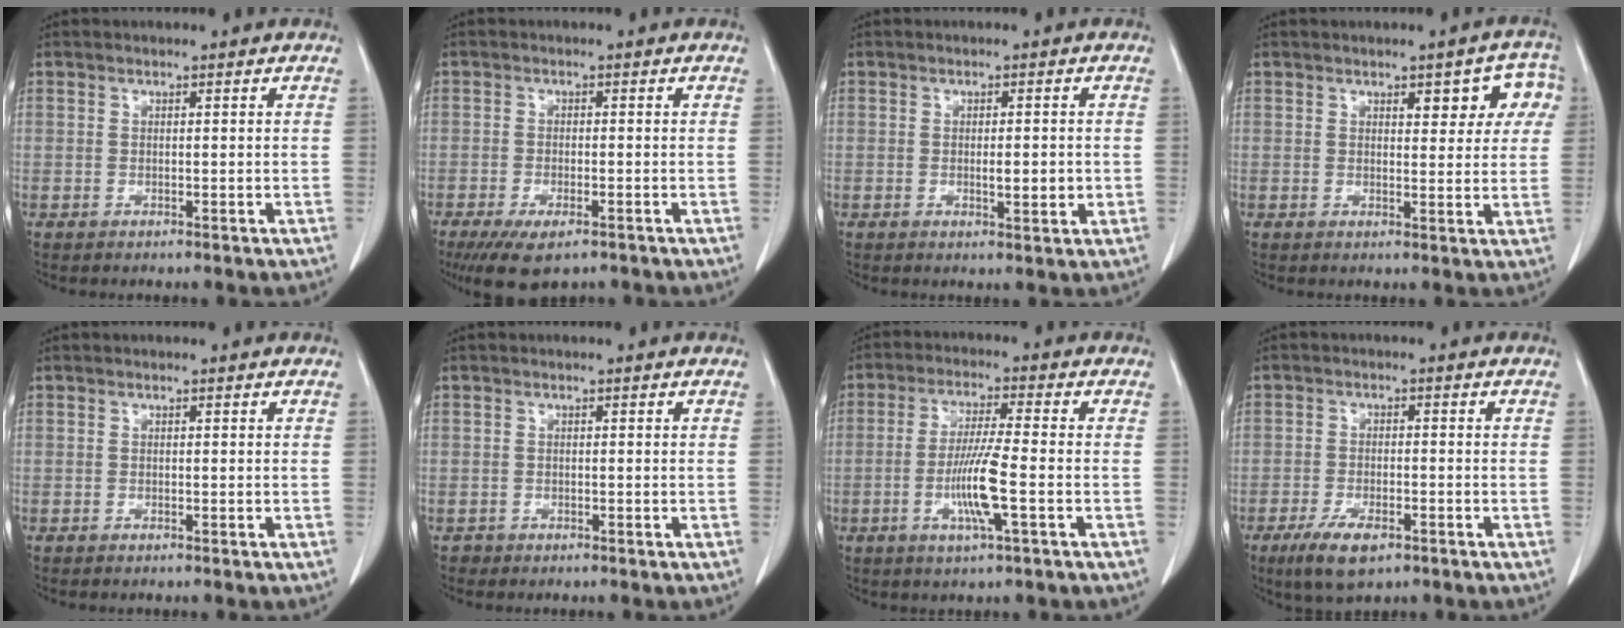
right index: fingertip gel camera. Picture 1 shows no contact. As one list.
[{"total": 7.0, "force": [-4.8, 2.3, 4.5], "torque": [-0.072, -0.013, -0.074]}, {"total": 3.1, "force": [-0.4, 0.8, 2.9], "torque": [-0.046, -0.003, -0.003]}, {"total": 6.3, "force": [2.5, 2.7, 5.2], "torque": [-0.043, 0.017, 0.027]}, {"total": 0.0}, {"total": 1.0, "force": [-0.5, 0.8, -0.3], "torque": [-0.003, 0.005, -0.010]}, {"total": 8.1, "force": [-2.3, -0.2, 7.8], "torque": [-0.150, -0.009, -0.047]}, {"total": 6.3, "force": [-3.8, 2.3, 4.4], "torque": [-0.087, -0.009, -0.061]}]